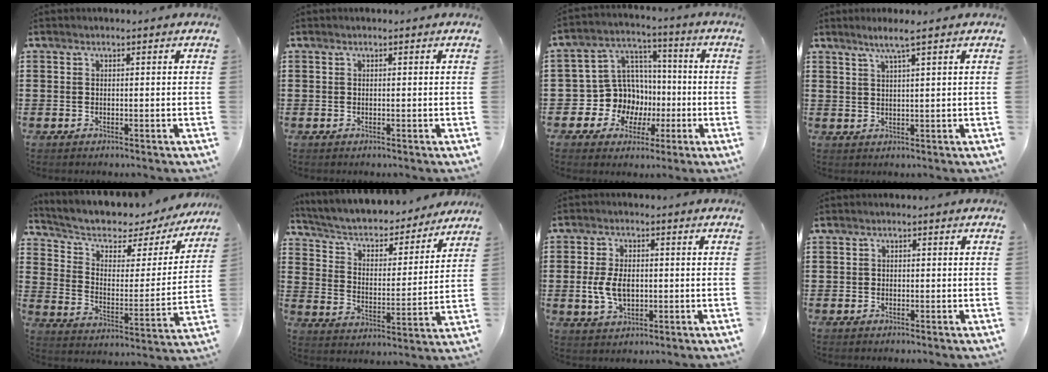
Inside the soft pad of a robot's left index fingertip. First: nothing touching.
{"total": 0.0}
{"total": 10.1, "force": [-1.1, 9.8, 2.4], "torque": [-0.099, -0.001, -0.009]}
{"total": 3.1, "force": [1.9, -0.3, 2.3], "torque": [-0.050, 0.000, 0.033]}
{"total": 5.1, "force": [3.9, 2.3, 2.4], "torque": [-0.072, -0.033, 0.060]}
{"total": 4.4, "force": [3.6, 1.7, 1.9], "torque": [-0.055, -0.026, 0.054]}
{"total": 6.0, "force": [-0.4, 3.7, 4.8], "torque": [-0.102, -0.002, -0.014]}
{"total": 0.7, "force": [0.0, 0.6, 0.2], "torque": [-0.006, 0.004, -0.001]}